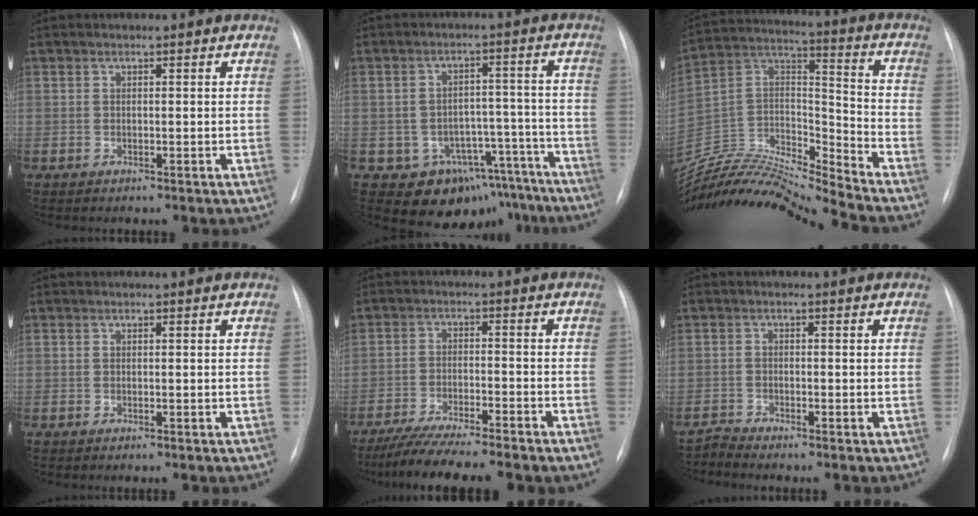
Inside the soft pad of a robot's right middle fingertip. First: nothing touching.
{"total": 11.8, "force": [-8.1, 8.2, 2.3], "torque": [0.001, 0.062, -0.097]}
{"total": 18.9, "force": [-18.1, -1.1, 5.1], "torque": [-0.092, 0.030, -0.328]}
{"total": 0.0}
{"total": 10.1, "force": [-8.4, 0.1, 5.6], "torque": [-0.091, -0.023, -0.136]}
{"total": 1.5, "force": [-1.3, -0.5, -0.5], "torque": [0.014, -0.009, -0.027]}